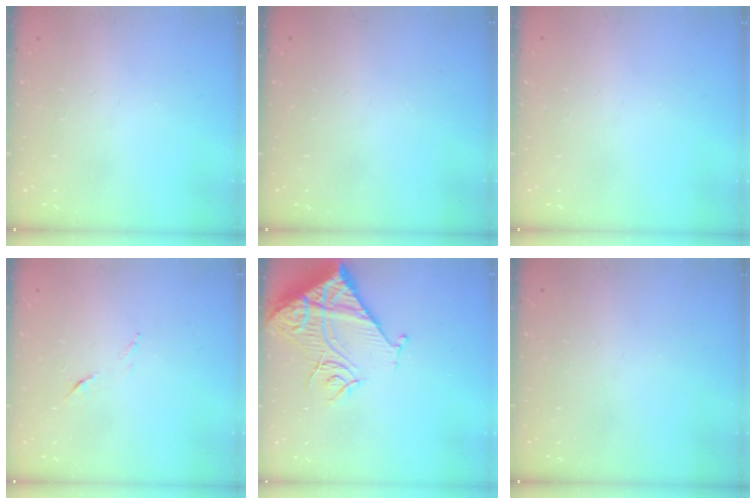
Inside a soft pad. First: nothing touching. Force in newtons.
{"total": 0.0}
{"total": 0.0}
{"total": 6.8, "press": 6.8, "slide": 0.8}
{"total": 15.5, "press": 15.3, "slide": 1.9}
{"total": 0.0}